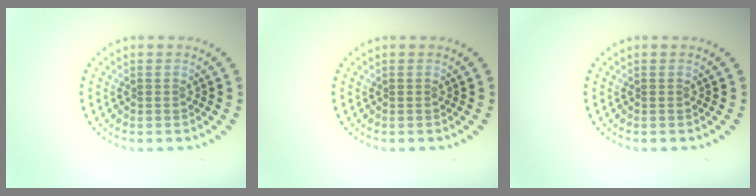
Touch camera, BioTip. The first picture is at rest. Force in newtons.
{"total": 0.0}
{"total": 0.0}